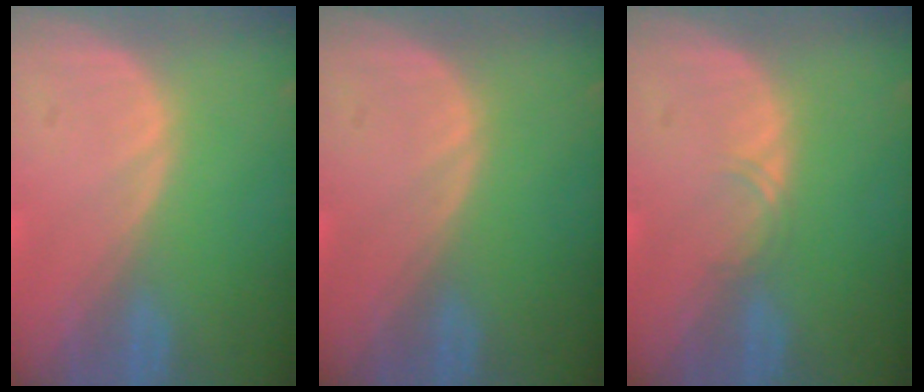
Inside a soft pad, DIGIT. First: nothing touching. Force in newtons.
{"total": 0.0}
{"total": 1.1, "press": 1.1, "slide": 0.1}